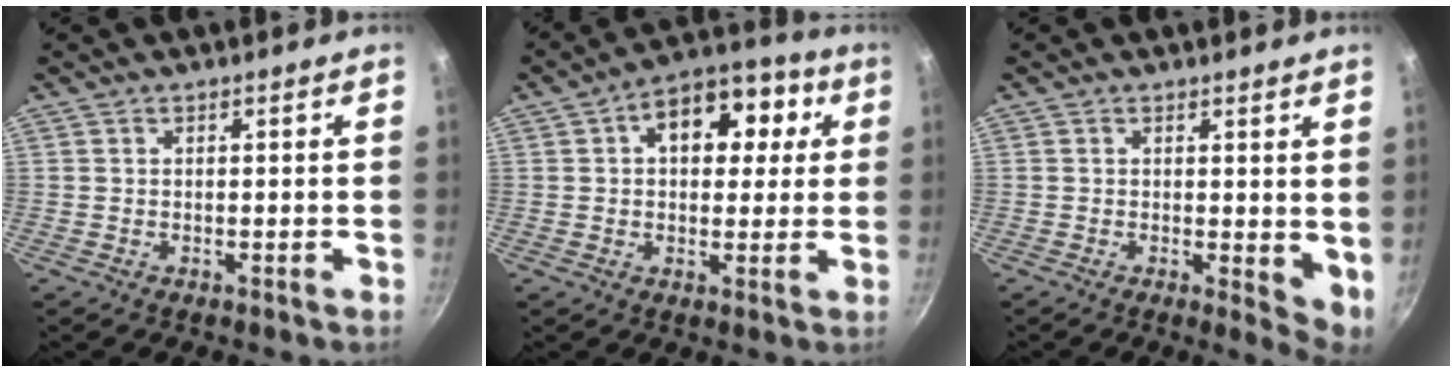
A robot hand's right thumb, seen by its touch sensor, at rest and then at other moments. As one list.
[{"total": 13.6, "force": [3.8, 8.5, 10.0], "torque": [-0.098, 0.021, 0.047]}, {"total": 4.8, "force": [0.7, 1.9, 4.3], "torque": [-0.052, -0.014, 0.012]}]